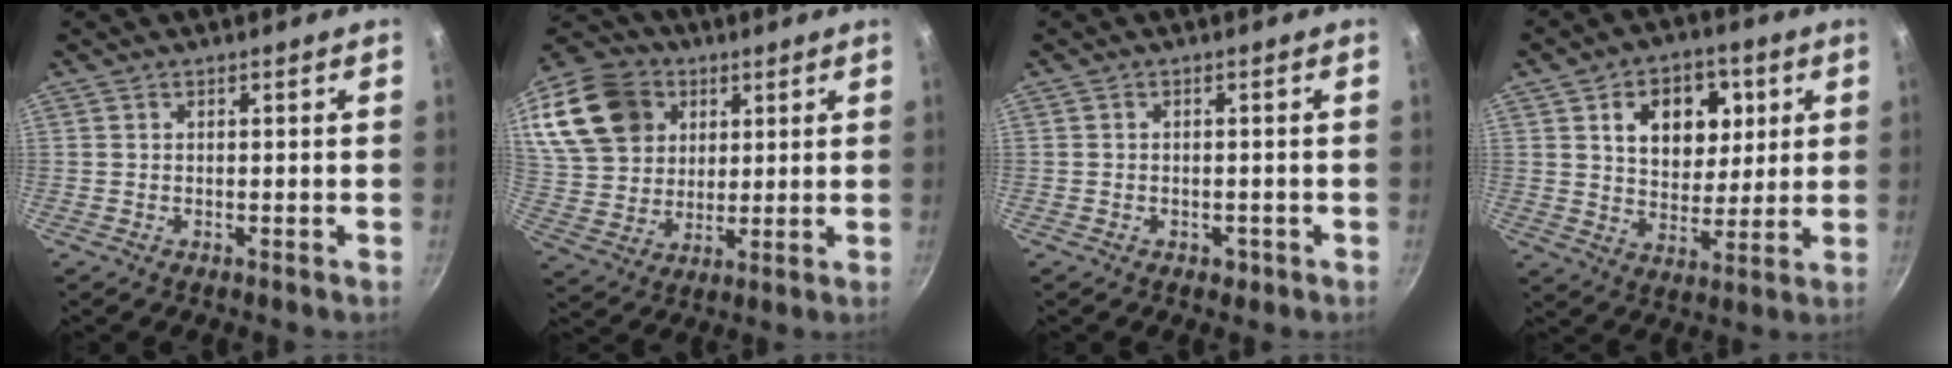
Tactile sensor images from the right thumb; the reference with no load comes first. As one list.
[{"total": 20.3, "force": [8.1, 15.6, 10.1], "torque": [-0.191, 0.002, 0.156]}, {"total": 1.8, "force": [-0.9, 1.3, 0.8], "torque": [-0.011, 0.005, -0.006]}, {"total": 13.7, "force": [4.4, 9.8, 8.4], "torque": [-0.077, -0.014, 0.068]}]